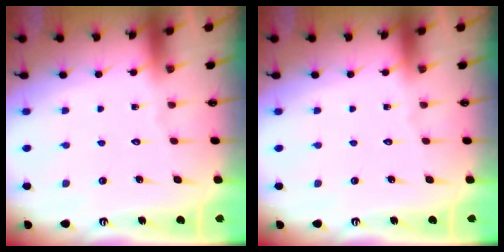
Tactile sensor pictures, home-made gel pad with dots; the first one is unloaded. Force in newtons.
{"total": 0.0}